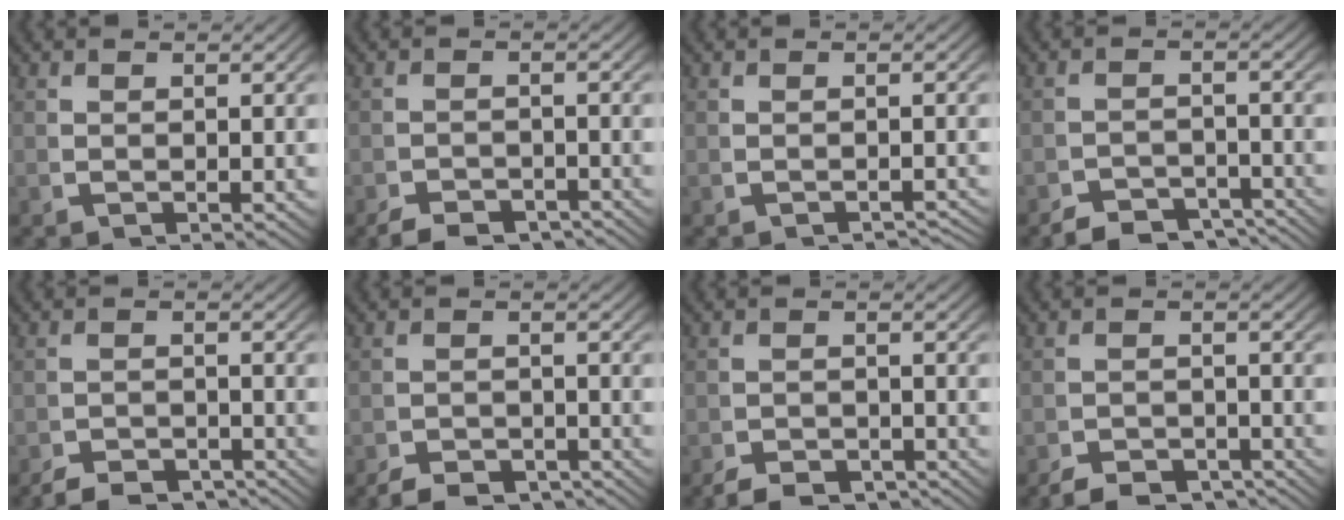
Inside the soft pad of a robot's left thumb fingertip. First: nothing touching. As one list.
[{"total": 3.2, "force": [-2.9, 1.1, 0.9], "torque": [-0.001, -0.012, -0.050]}, {"total": 3.5, "force": [-3.4, 0.6, 0.6], "torque": [-0.001, -0.003, -0.051]}, {"total": 5.0, "force": [-3.9, 2.4, 1.9], "torque": [-0.020, -0.023, -0.065]}, {"total": 3.5, "force": [-3.2, 1.0, 0.9], "torque": [0.000, -0.011, -0.056]}, {"total": 3.3, "force": [-2.9, 1.2, 0.9], "torque": [-0.001, -0.012, -0.051]}, {"total": 2.9, "force": [-2.7, 1.0, 0.8], "torque": [-0.002, -0.010, -0.047]}, {"total": 3.9, "force": [-3.4, 1.4, 1.1], "torque": [-0.003, -0.014, -0.057]}]